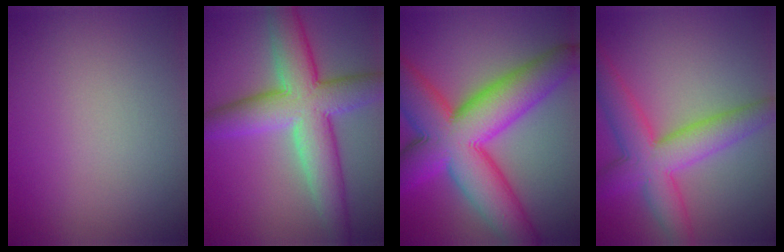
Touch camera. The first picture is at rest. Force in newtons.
{"total": 9.0, "press": 9.0, "slide": 0.4}
{"total": 13.9, "press": 13.9, "slide": 0.2}
{"total": 7.0, "press": 7.0, "slide": 0.2}